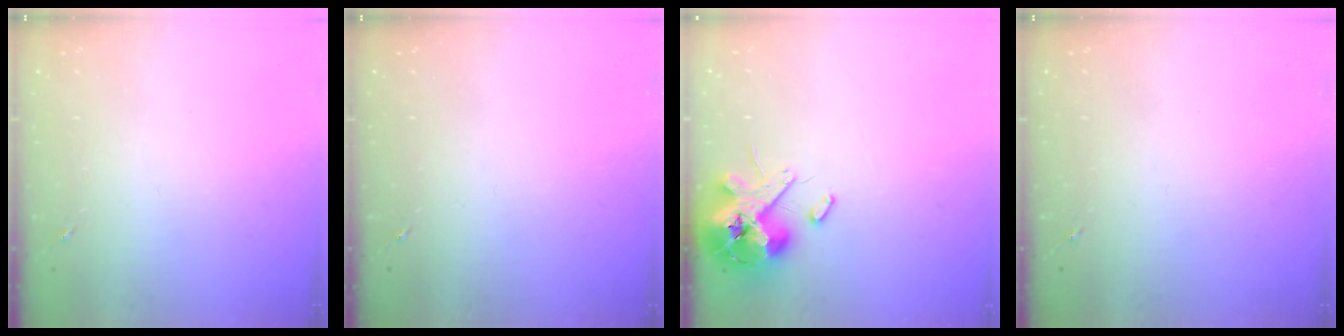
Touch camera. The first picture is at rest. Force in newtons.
{"total": 0.0}
{"total": 13.3, "press": 13.1, "slide": 2.2}
{"total": 0.0}